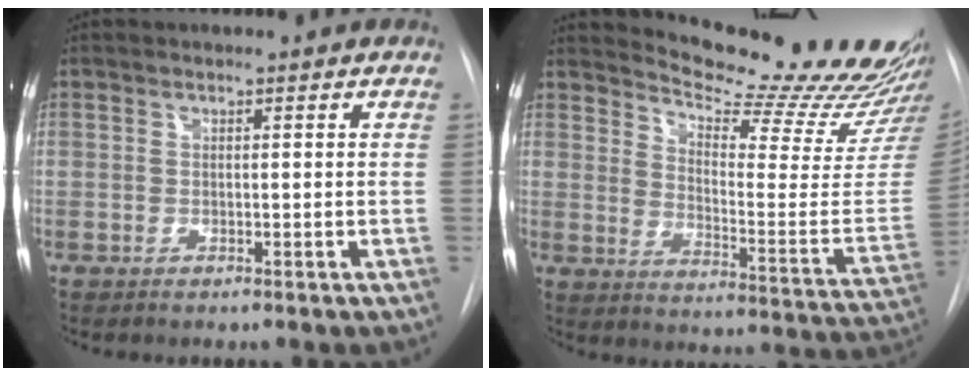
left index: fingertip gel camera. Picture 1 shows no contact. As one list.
[{"total": 22.8, "force": [21.5, 0.8, 7.6], "torque": [-0.110, -0.141, 0.266]}]